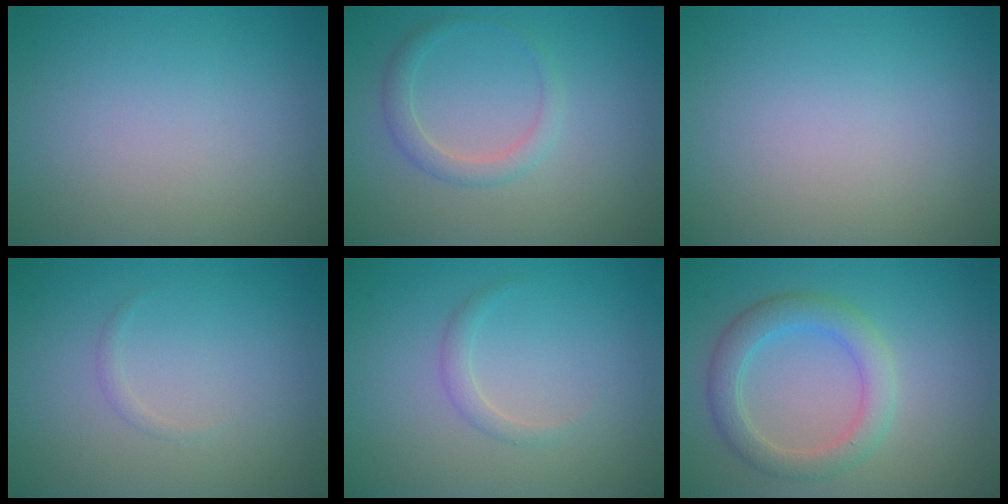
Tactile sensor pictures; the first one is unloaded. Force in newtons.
{"total": 1.7, "press": 1.7, "slide": 0.1}
{"total": 0.0}
{"total": 0.5, "press": 0.5, "slide": 0.0}
{"total": 1.1, "press": 1.1, "slide": 0.1}
{"total": 3.6, "press": 3.6, "slide": 0.4}